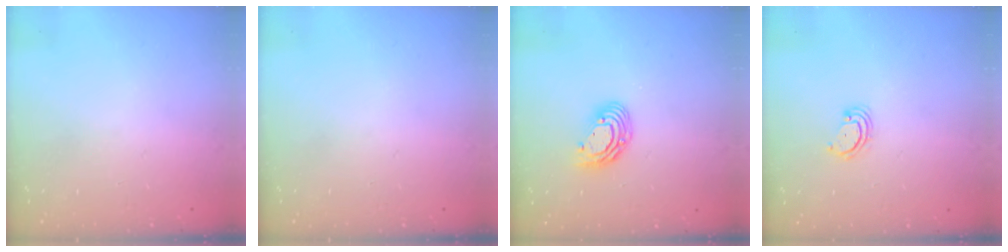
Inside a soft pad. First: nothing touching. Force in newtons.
{"total": 0.0}
{"total": 9.1, "press": 9.1, "slide": 1.1}
{"total": 2.9, "press": 2.8, "slide": 0.4}